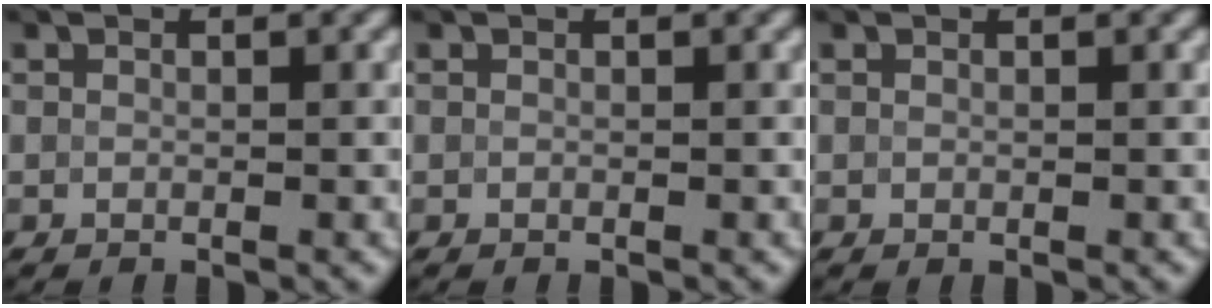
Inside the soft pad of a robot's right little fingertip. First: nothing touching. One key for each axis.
{"total": 0.0}
{"total": 0.0}